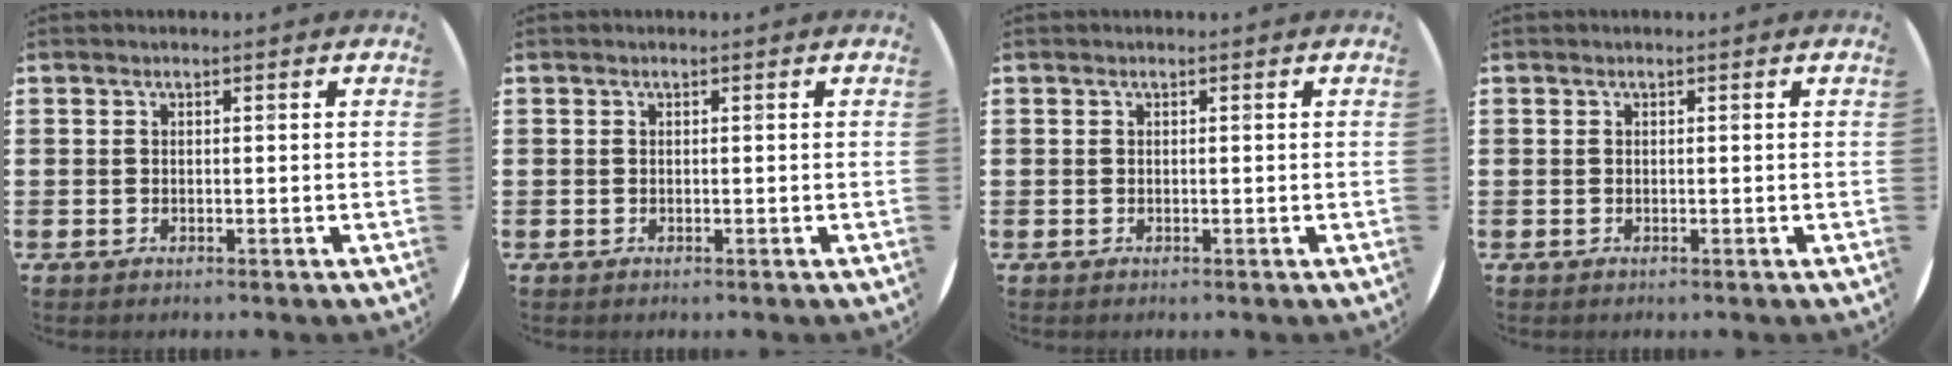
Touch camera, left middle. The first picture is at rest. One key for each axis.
{"total": 0.0}
{"total": 0.0}
{"total": 0.0}